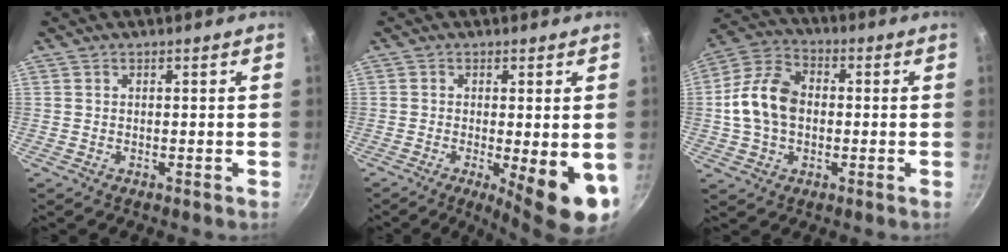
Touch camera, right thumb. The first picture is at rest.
{"total": 10.7, "force": [-2.5, 2.7, 10.0], "torque": [-0.120, -0.011, -0.025]}
{"total": 12.4, "force": [-0.1, 8.9, 8.7], "torque": [-0.144, 0.028, -0.017]}